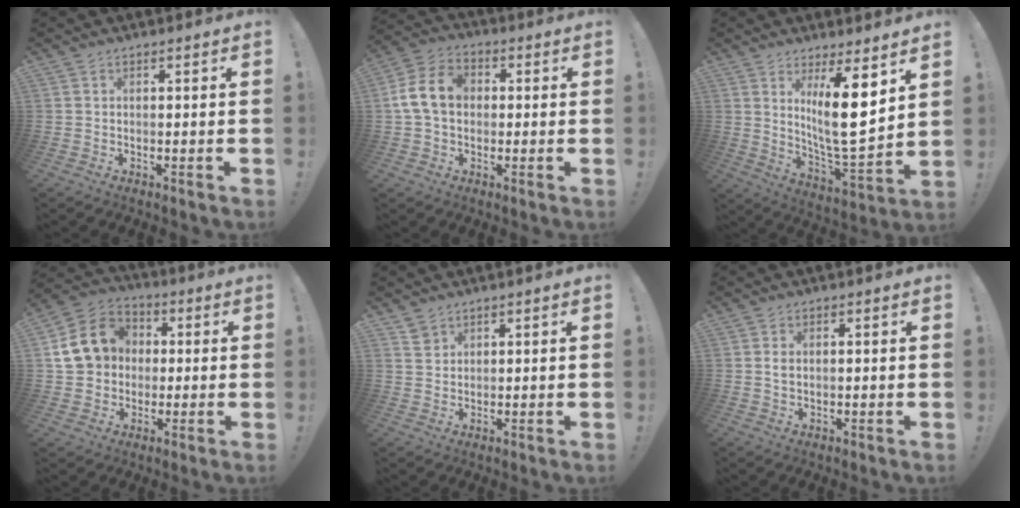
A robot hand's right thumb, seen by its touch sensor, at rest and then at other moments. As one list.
[{"total": 12.3, "force": [0.9, 9.2, 8.1], "torque": [-0.162, 0.015, 0.017]}, {"total": 15.0, "force": [5.5, 3.3, 13.6], "torque": [-0.228, -0.056, 0.081]}, {"total": 14.7, "force": [2.5, 12.8, 6.8], "torque": [-0.104, 0.011, 0.060]}, {"total": 2.8, "force": [2.2, 1.7, 0.5], "torque": [0.007, -0.019, 0.038]}, {"total": 1.5, "force": [0.5, 0.8, 1.2], "torque": [-0.023, 0.003, 0.007]}]